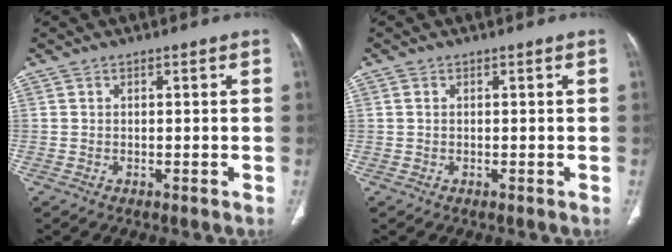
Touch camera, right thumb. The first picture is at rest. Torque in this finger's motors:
{"motor_torque": [-0.15, -0.12, -0.23, 0.08, -0.02]}